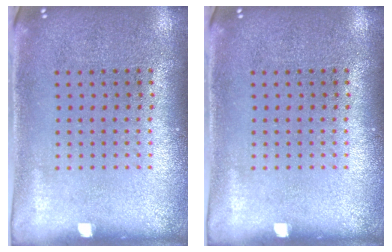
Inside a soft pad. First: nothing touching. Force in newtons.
{"total": 0.0}